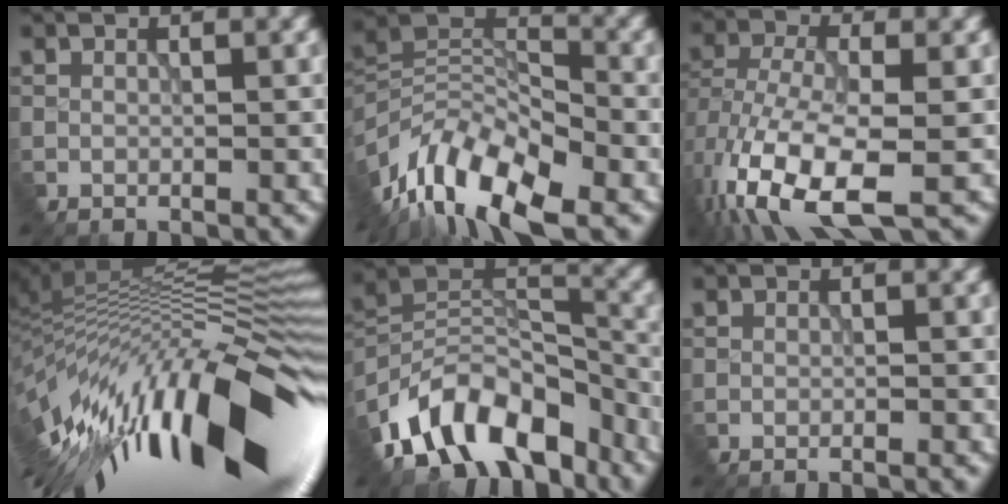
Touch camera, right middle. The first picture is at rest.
{"total": 11.8, "force": [-7.4, 5.2, 7.6], "torque": [-0.151, 0.018, -0.143]}
{"total": 10.1, "force": [-4.4, 4.6, 7.9], "torque": [-0.172, -0.011, -0.076]}
{"total": 16.5, "force": [-4.6, 5.4, 14.9], "torque": [-0.231, 0.007, -0.079]}
{"total": 11.8, "force": [-8.4, 6.2, 5.6], "torque": [-0.103, 0.023, -0.157]}
{"total": 1.3, "force": [-1.1, 0.2, 0.7], "torque": [0.000, 0.011, -0.019]}